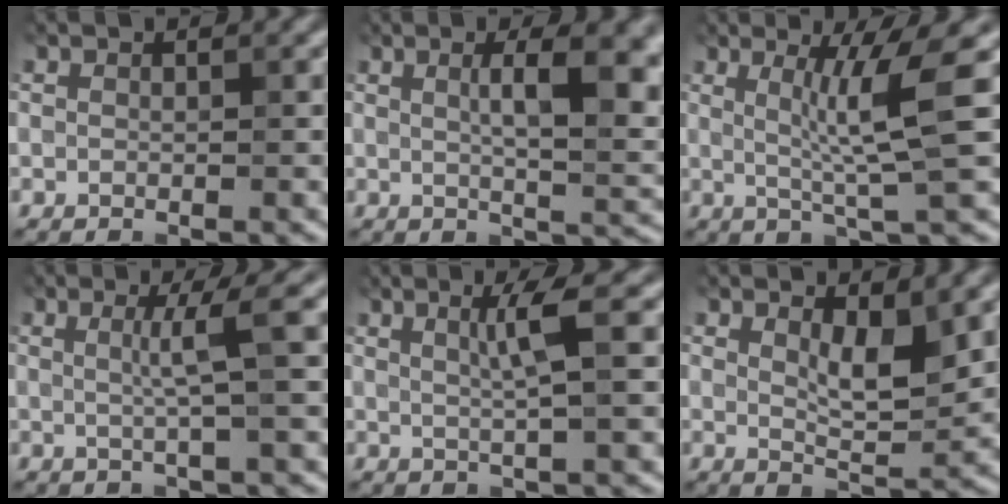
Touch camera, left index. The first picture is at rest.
{"total": 8.5, "force": [2.1, 2.5, 7.9], "torque": [-0.101, 0.010, 0.036]}
{"total": 5.1, "force": [1.2, 0.0, 4.9], "torque": [-0.091, 0.002, 0.025]}
{"total": 3.5, "force": [0.7, 0.1, 3.4], "torque": [-0.060, 0.011, 0.009]}
{"total": 2.8, "force": [0.9, 0.0, 2.7], "torque": [-0.052, 0.005, 0.015]}
{"total": 3.3, "force": [1.5, 0.9, 2.9], "torque": [-0.054, -0.003, 0.029]}